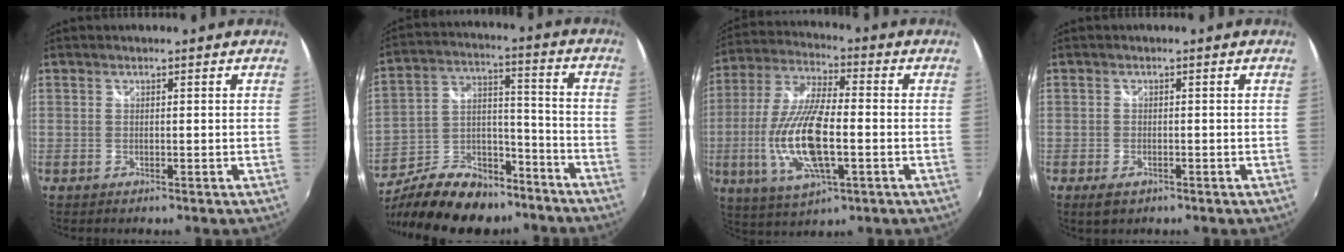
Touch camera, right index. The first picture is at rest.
{"total": 24.0, "force": [-18.0, 10.9, 11.4], "torque": [-0.237, 0.019, -0.275]}
{"total": 16.6, "force": [-3.5, 5.5, 15.2], "torque": [-0.315, -0.012, -0.063]}
{"total": 3.1, "force": [-1.9, 1.7, 1.8], "torque": [-0.038, -0.009, -0.032]}